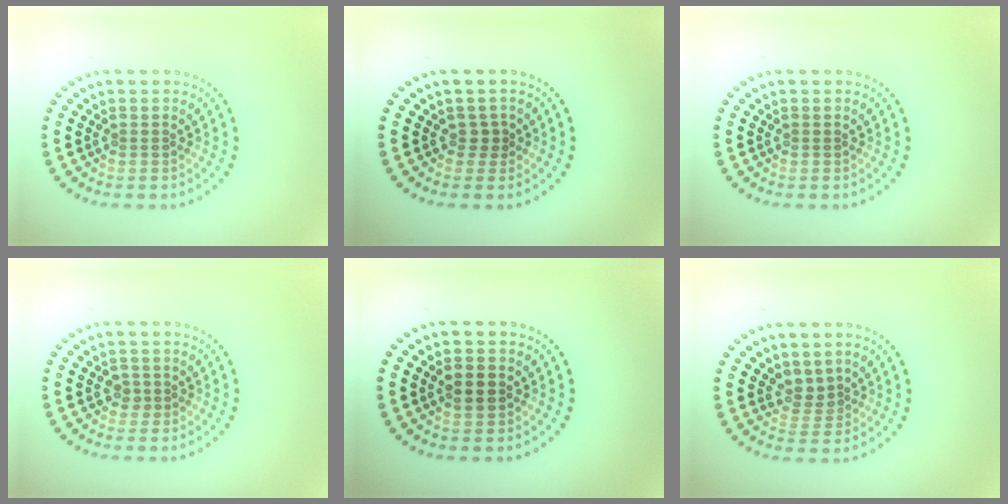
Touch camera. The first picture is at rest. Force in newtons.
{"total": 0.9, "press": 0.8, "slide": 0.5}
{"total": 0.0}
{"total": 0.9, "press": 0.8, "slide": 0.4}
{"total": 2.5, "press": 2.4, "slide": 0.3}
{"total": 1.9, "press": 1.4, "slide": 1.3}